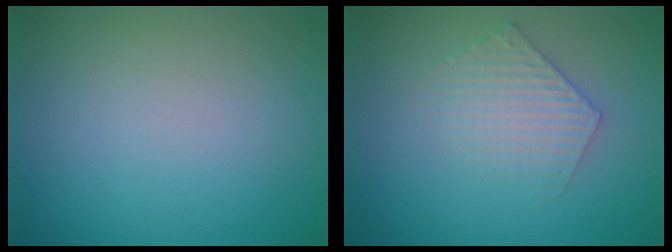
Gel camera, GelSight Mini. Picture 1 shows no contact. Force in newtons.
{"total": 2.9, "press": 2.9, "slide": 0.5}